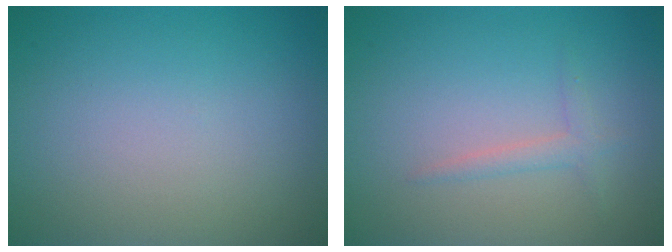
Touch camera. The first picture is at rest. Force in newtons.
{"total": 1.4, "press": 1.4, "slide": 0.1}